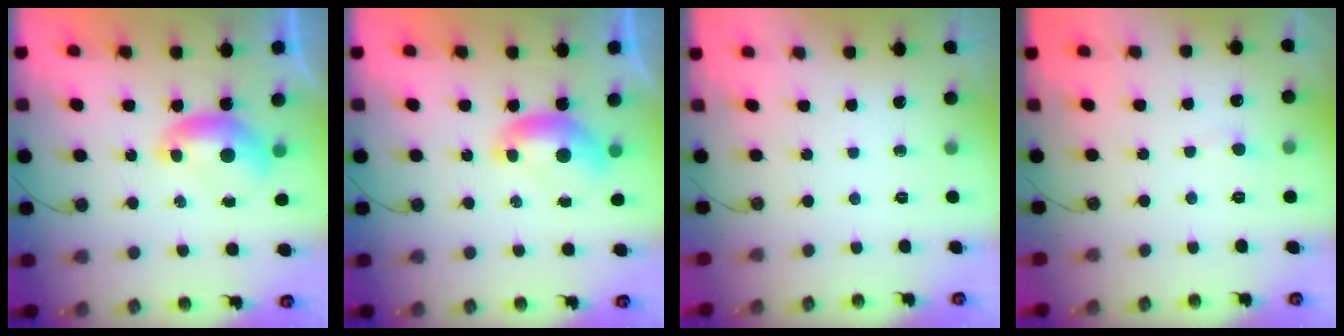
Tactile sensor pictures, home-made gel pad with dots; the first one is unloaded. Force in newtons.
{"total": 0.0}
{"total": 0.0}
{"total": 1.1, "press": 0.9, "slide": 0.5}